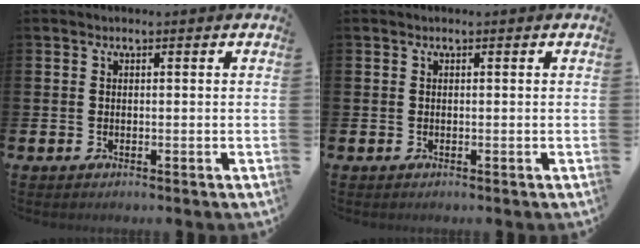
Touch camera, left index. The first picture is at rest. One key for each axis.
{"total": 0.0}